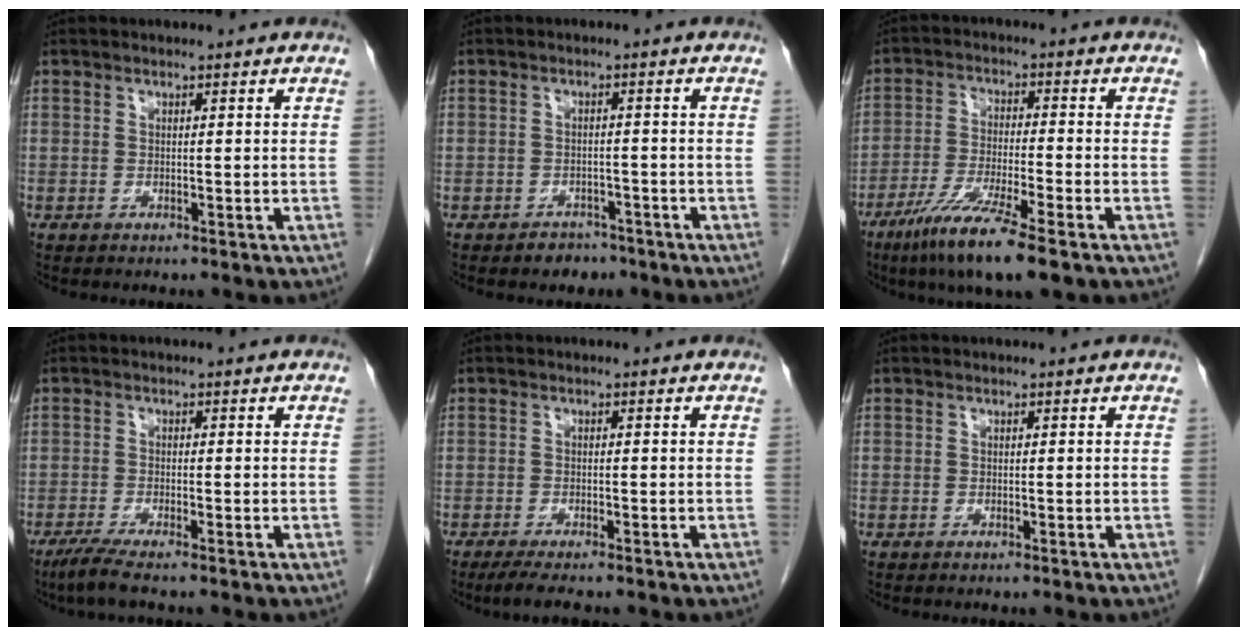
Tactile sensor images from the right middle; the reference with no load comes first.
{"total": 2.8, "force": [-2.0, 1.9, 0.3], "torque": [-0.007, 0.009, -0.026]}
{"total": 10.9, "force": [-6.9, 0.4, 8.4], "torque": [-0.161, -0.032, -0.122]}
{"total": 3.5, "force": [-2.7, -0.2, 2.3], "torque": [-0.050, -0.011, -0.055]}
{"total": 3.8, "force": [-3.0, 0.6, 2.3], "torque": [-0.041, -0.009, -0.046]}
{"total": 0.0}